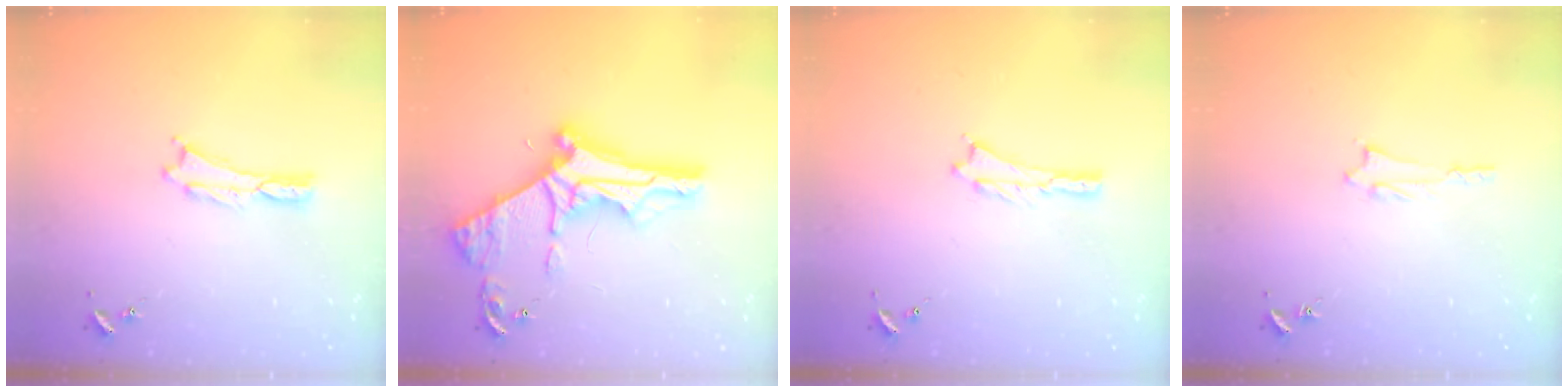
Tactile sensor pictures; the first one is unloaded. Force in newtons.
{"total": 11.8, "press": 11.7, "slide": 1.2}
{"total": 0.0}
{"total": 1.4, "press": 1.4, "slide": 0.2}